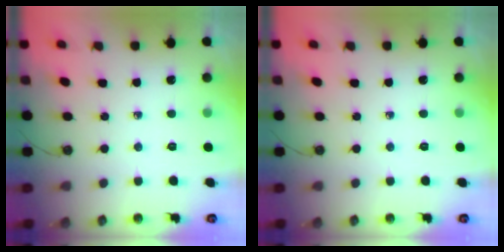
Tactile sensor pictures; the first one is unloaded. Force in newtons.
{"total": 0.0}